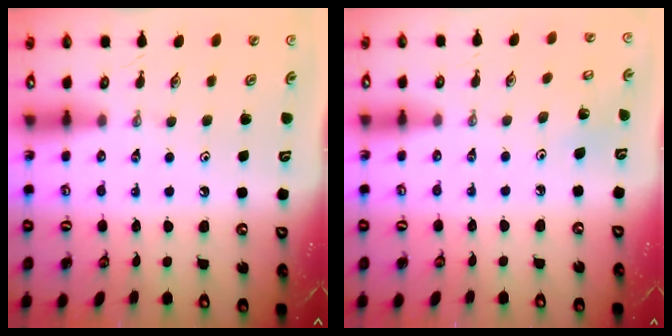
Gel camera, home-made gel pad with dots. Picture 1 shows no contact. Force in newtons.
{"total": 3.2, "press": 3.2, "slide": 0.2}